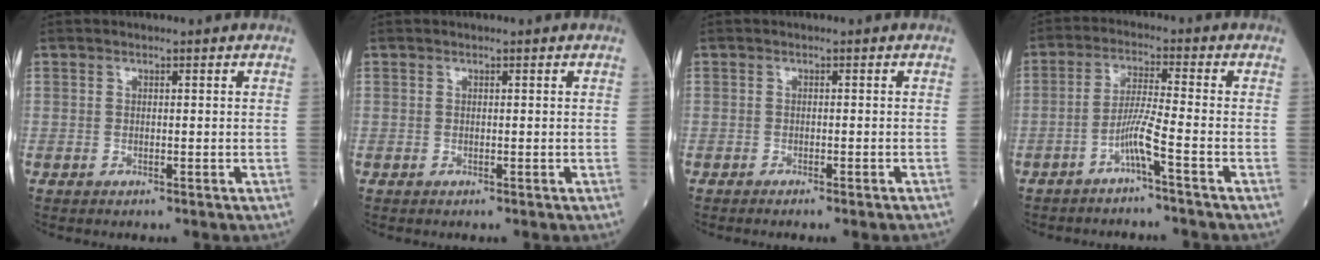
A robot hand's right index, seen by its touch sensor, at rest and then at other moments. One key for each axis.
{"total": 0.0}
{"total": 2.9, "fx": -2.5, "fy": -0.2, "fz": 1.5, "tx": -0.015, "ty": -0.001, "tz": -0.031}
{"total": 4.5, "fx": -2.6, "fy": -0.9, "fz": 3.6, "tx": -0.071, "ty": 0.008, "tz": -0.055}